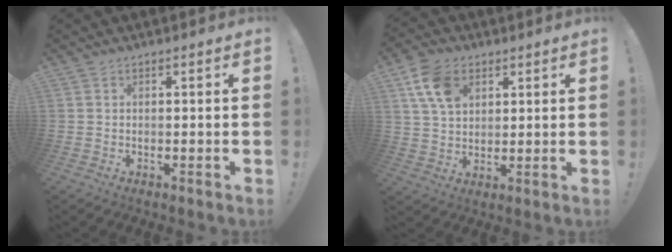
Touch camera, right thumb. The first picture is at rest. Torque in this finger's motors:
{"motor_torque": [-0.53, 0.98, 0.18, 0.36, 0.27]}